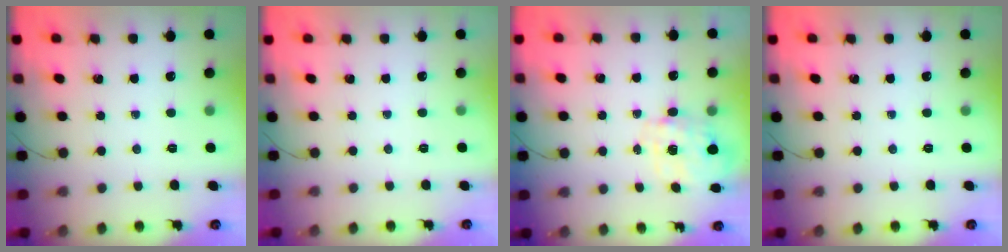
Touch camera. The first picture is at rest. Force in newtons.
{"total": 2.5, "press": 2.4, "slide": 0.4}
{"total": 4.0, "press": 3.9, "slide": 0.9}
{"total": 0.0}